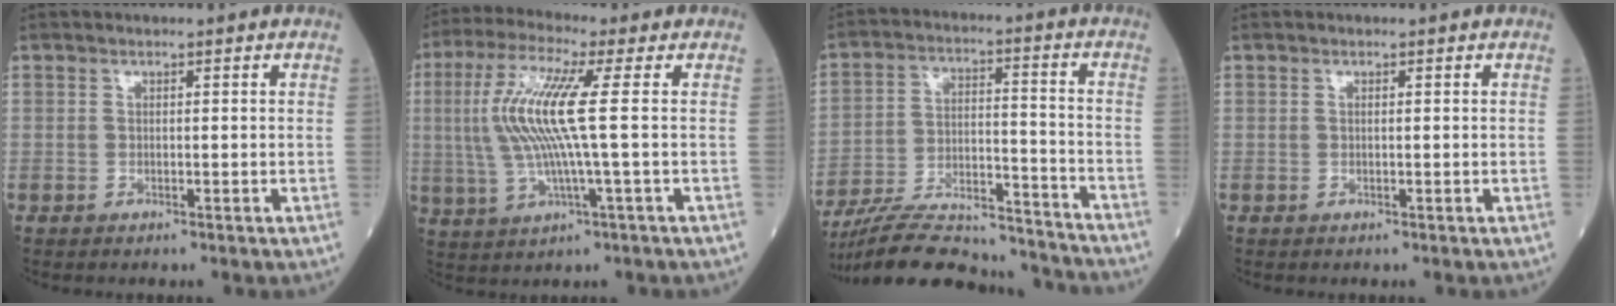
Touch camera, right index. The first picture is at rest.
{"total": 11.4, "force": [1.1, 0.0, 11.3], "torque": [-0.251, 0.008, 0.018]}
{"total": 21.3, "force": [-19.9, 3.8, 6.6], "torque": [-0.120, 0.007, -0.302]}
{"total": 0.0}